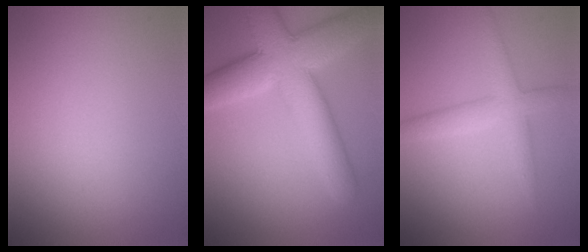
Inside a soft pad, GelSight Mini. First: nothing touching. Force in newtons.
{"total": 8.9, "press": 8.9, "slide": 0.3}
{"total": 3.3, "press": 3.3, "slide": 0.0}